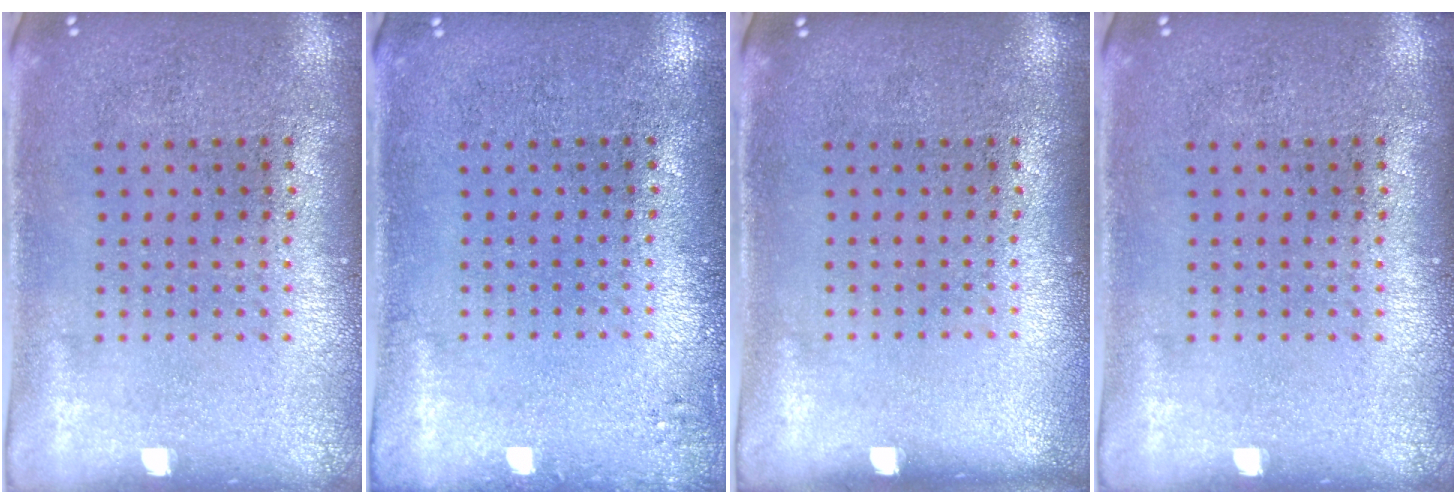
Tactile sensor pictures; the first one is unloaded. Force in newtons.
{"total": 1.0, "press": 1.0, "slide": 0.2}
{"total": 0.0}
{"total": 0.0}